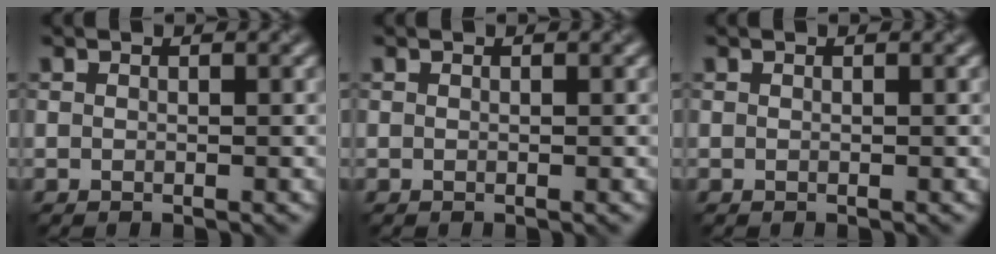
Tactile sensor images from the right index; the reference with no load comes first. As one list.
[{"total": 0.0}, {"total": 0.0}]